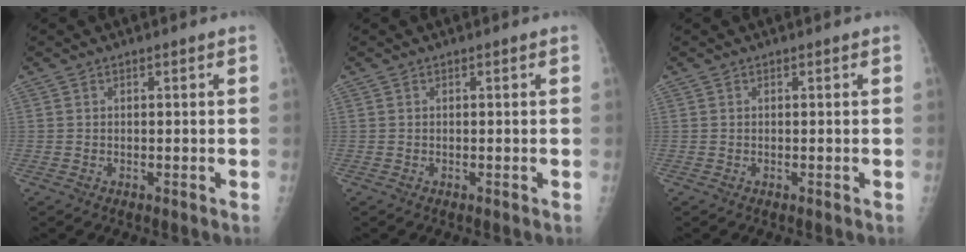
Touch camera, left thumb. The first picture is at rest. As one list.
[{"total": 0.0}, {"total": 0.0}]